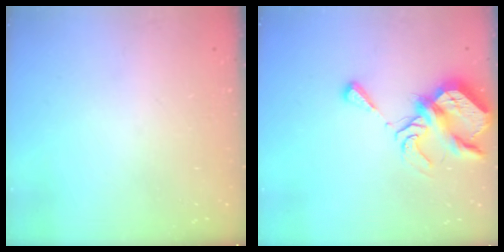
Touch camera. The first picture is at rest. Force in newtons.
{"total": 12.1, "press": 12.1, "slide": 0.9}